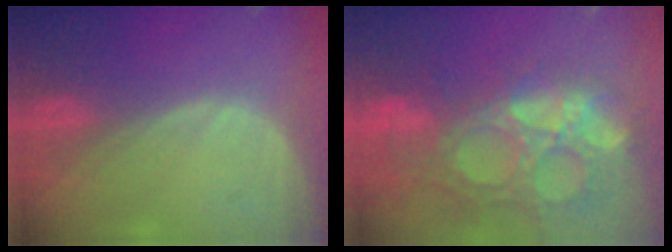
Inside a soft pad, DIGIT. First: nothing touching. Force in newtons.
{"total": 14.7, "press": 12.2, "slide": 8.2}